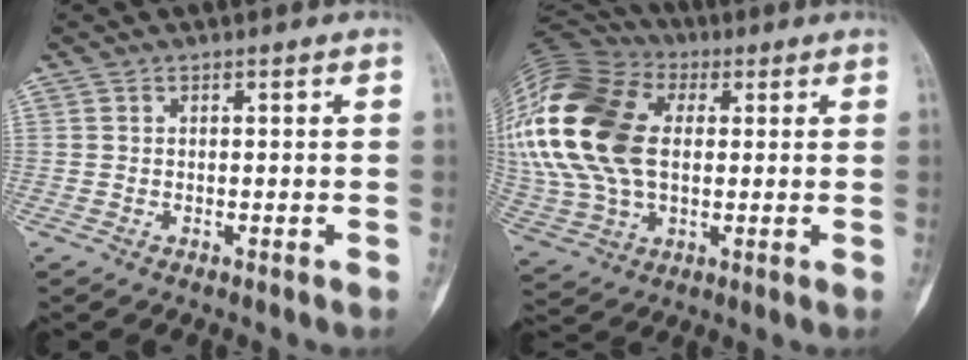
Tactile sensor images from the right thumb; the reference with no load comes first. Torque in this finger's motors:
{"motor_torque": [-0.22, 2.17, 1.29, -0.67, 0.71]}